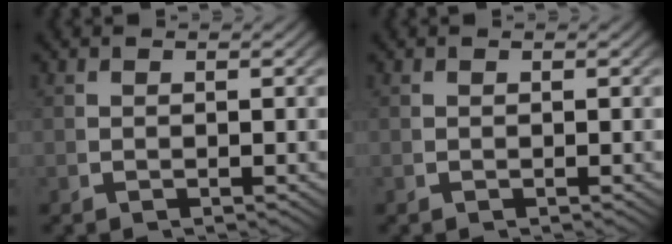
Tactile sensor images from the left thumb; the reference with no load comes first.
{"total": 0.0}